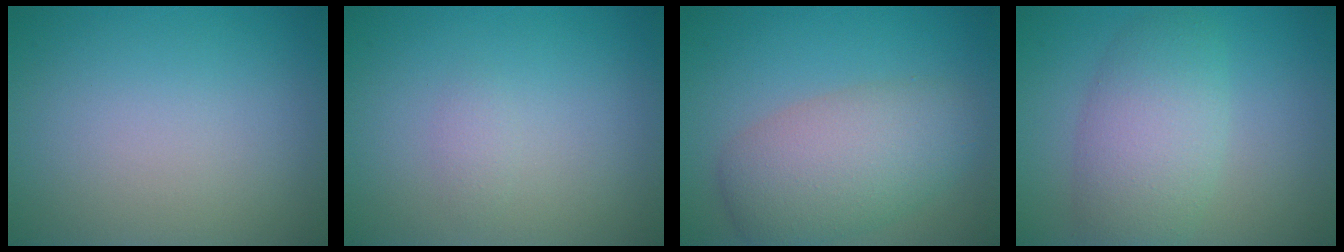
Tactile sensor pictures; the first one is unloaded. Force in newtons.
{"total": 0.8, "press": 0.8, "slide": 0.0}
{"total": 6.1, "press": 6.1, "slide": 0.4}
{"total": 5.4, "press": 5.4, "slide": 0.2}